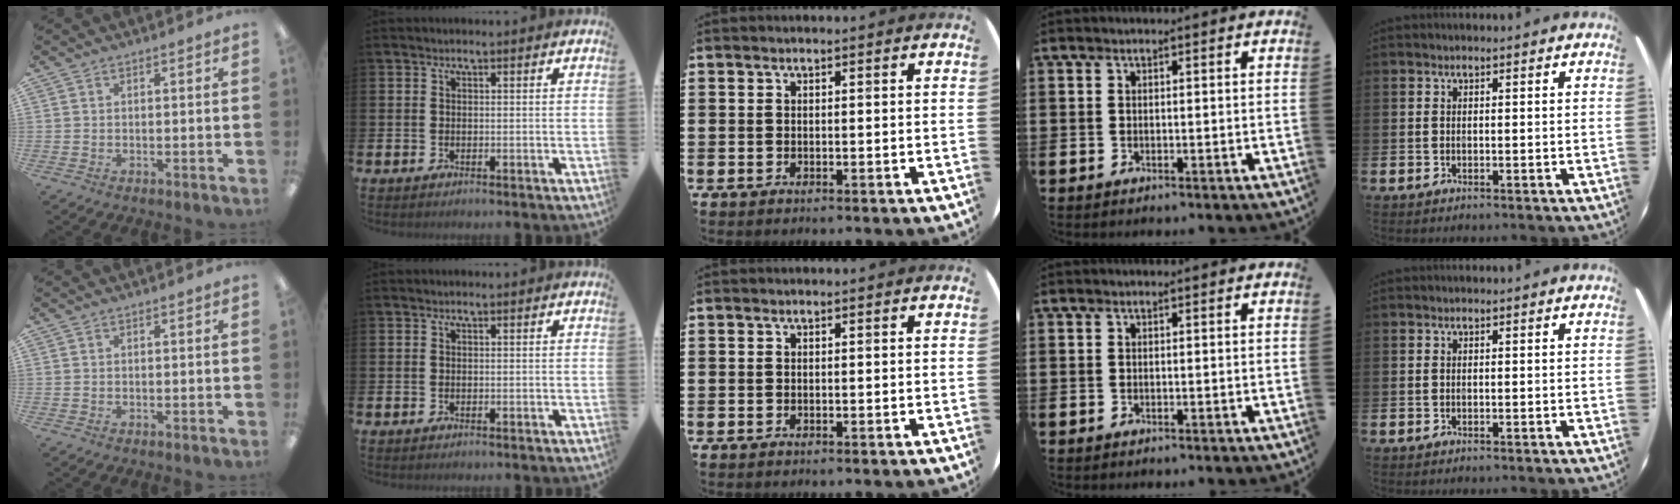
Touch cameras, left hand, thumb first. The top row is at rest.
{}